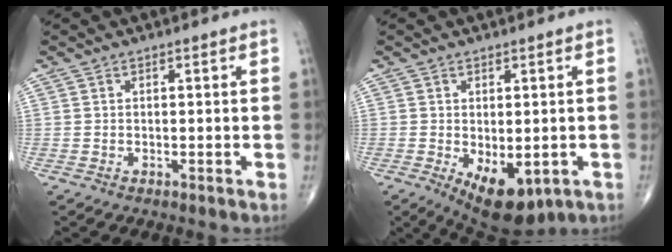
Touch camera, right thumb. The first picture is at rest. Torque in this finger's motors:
{"motor_torque": [-0.12, 0.87, 0.48, 0.21, 0.24]}